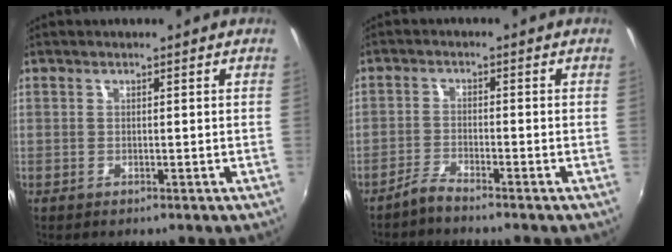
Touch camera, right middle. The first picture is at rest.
{"total": 2.4, "force": [-2.3, -0.5, 0.5], "torque": [-0.023, -0.002, -0.050]}